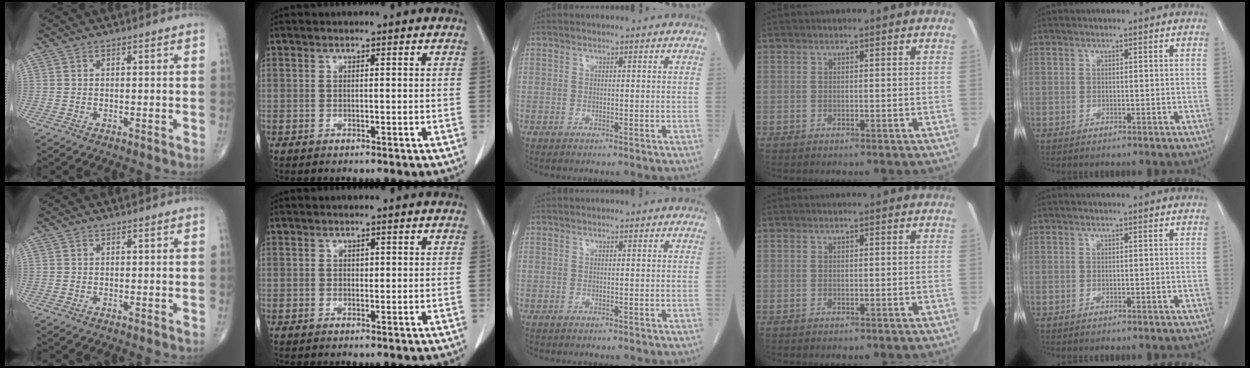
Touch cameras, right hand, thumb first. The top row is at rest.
{"index": {"total": 0.6, "force": [0.3, 0.4, 0.4], "torque": [-0.002, -0.001, 0.004]}}